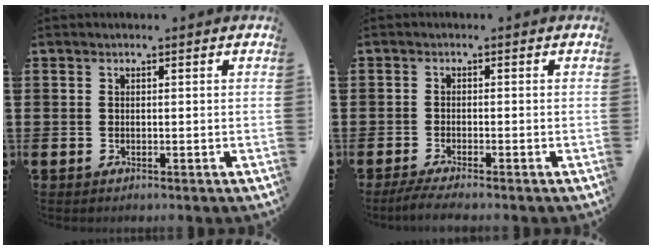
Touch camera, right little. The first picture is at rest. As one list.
[{"total": 1.8, "force": [-1.4, 0.0, 1.2], "torque": [-0.019, 0.001, -0.026]}]